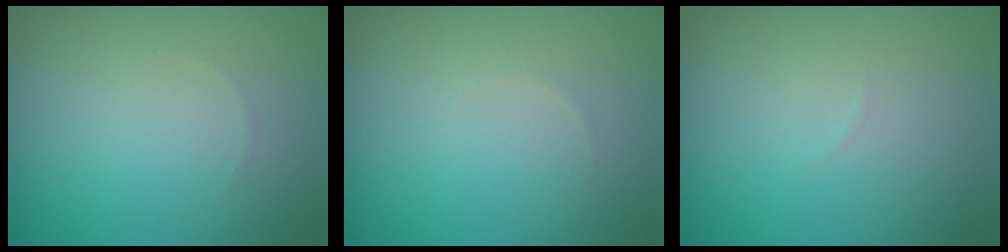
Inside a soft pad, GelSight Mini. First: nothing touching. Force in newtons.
{"total": 0.0}
{"total": 0.0}